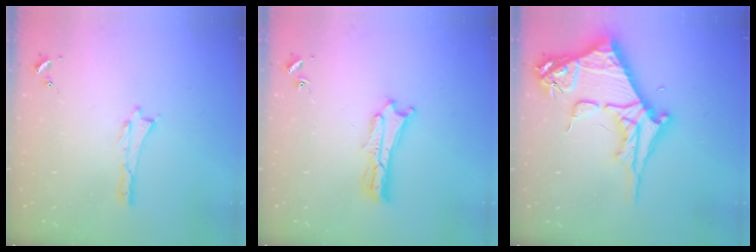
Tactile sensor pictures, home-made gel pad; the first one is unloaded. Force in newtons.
{"total": 2.5, "press": 2.5, "slide": 0.1}
{"total": 11.6, "press": 11.5, "slide": 1.1}